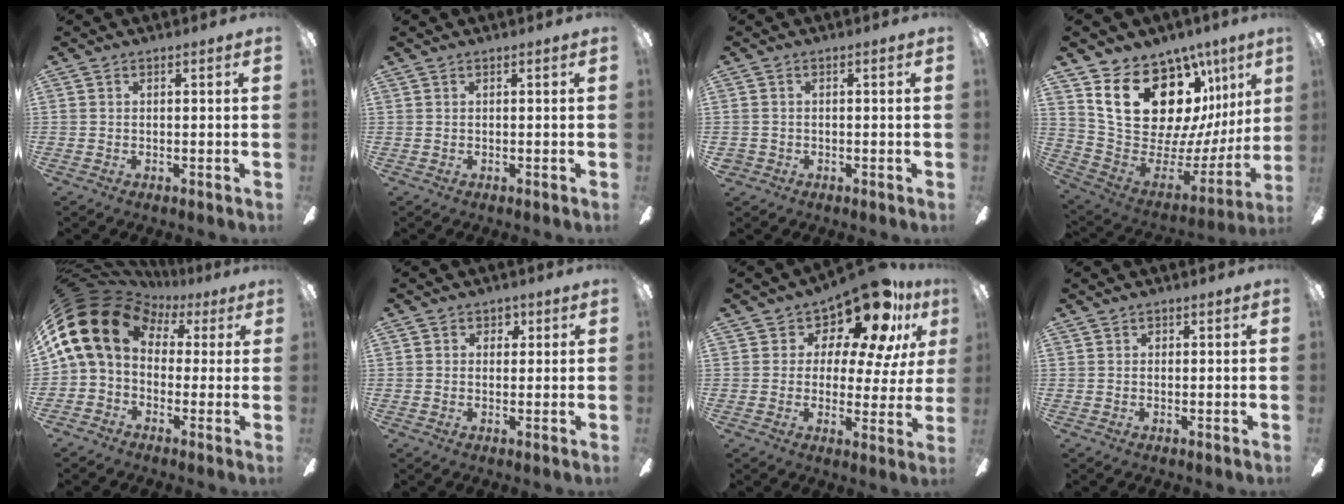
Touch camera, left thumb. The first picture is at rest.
{"total": 0.0}
{"total": 1.6, "force": [-0.7, 1.4, 0.4], "torque": [-0.007, 0.006, -0.017]}
{"total": 24.6, "force": [13.8, 14.4, 14.5], "torque": [-0.237, -0.086, 0.279]}
{"total": 17.3, "force": [3.7, 12.4, 11.5], "torque": [-0.254, -0.011, 0.060]}
{"total": 2.8, "force": [0.7, 2.5, 1.0], "torque": [-0.006, 0.005, 0.009]}
{"total": 15.5, "force": [11.6, 6.2, 8.2], "torque": [-0.133, -0.088, 0.199]}
{"total": 0.6, "force": [0.1, 0.5, 0.2], "torque": [0.005, 0.000, 0.000]}